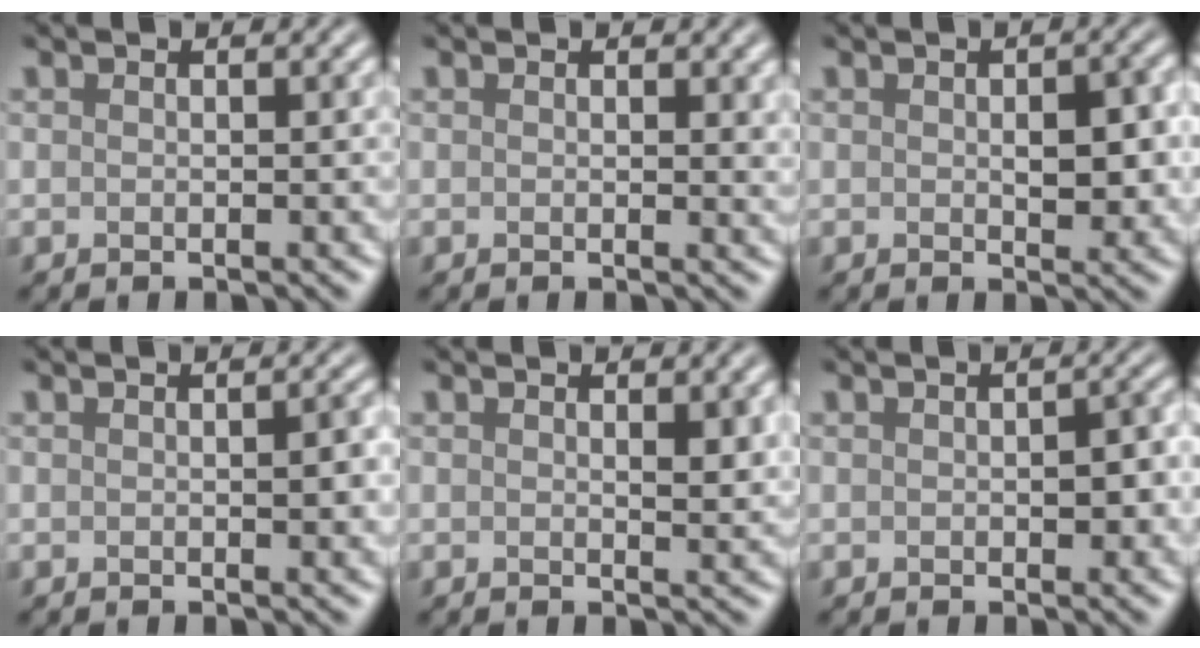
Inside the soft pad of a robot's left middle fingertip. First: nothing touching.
{"total": 1.0, "force": [0.5, 0.4, 0.7], "torque": [-0.004, -0.003, 0.006]}
{"total": 3.3, "force": [0.0, 1.7, 2.8], "torque": [-0.037, -0.002, 0.002]}
{"total": 1.4, "force": [0.0, 0.4, 1.3], "torque": [-0.018, -0.001, 0.002]}
{"total": 1.6, "force": [0.5, 0.5, 1.5], "torque": [-0.019, -0.004, 0.009]}
{"total": 2.7, "force": [0.0, 1.4, 2.3], "torque": [-0.029, 0.000, 0.000]}